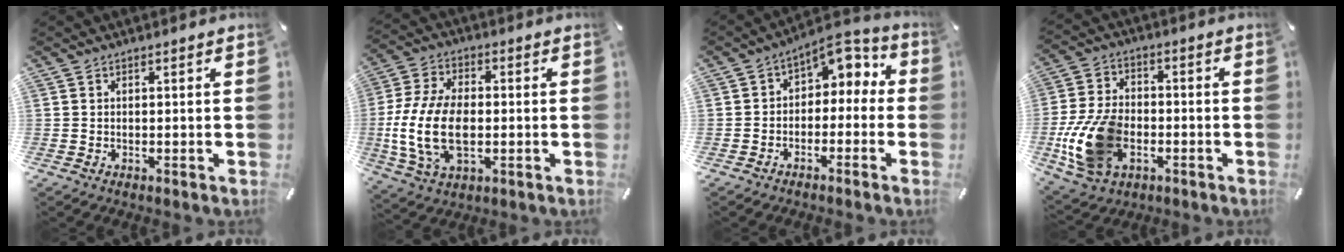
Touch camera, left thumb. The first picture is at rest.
{"total": 15.5, "force": [-2.3, 9.8, 11.8], "torque": [-0.265, 0.000, -0.042]}
{"total": 5.2, "force": [1.1, 4.5, 2.4], "torque": [-0.038, -0.008, 0.015]}
{"total": 15.9, "force": [-4.4, 11.0, 10.6], "torque": [-0.228, 0.020, -0.074]}